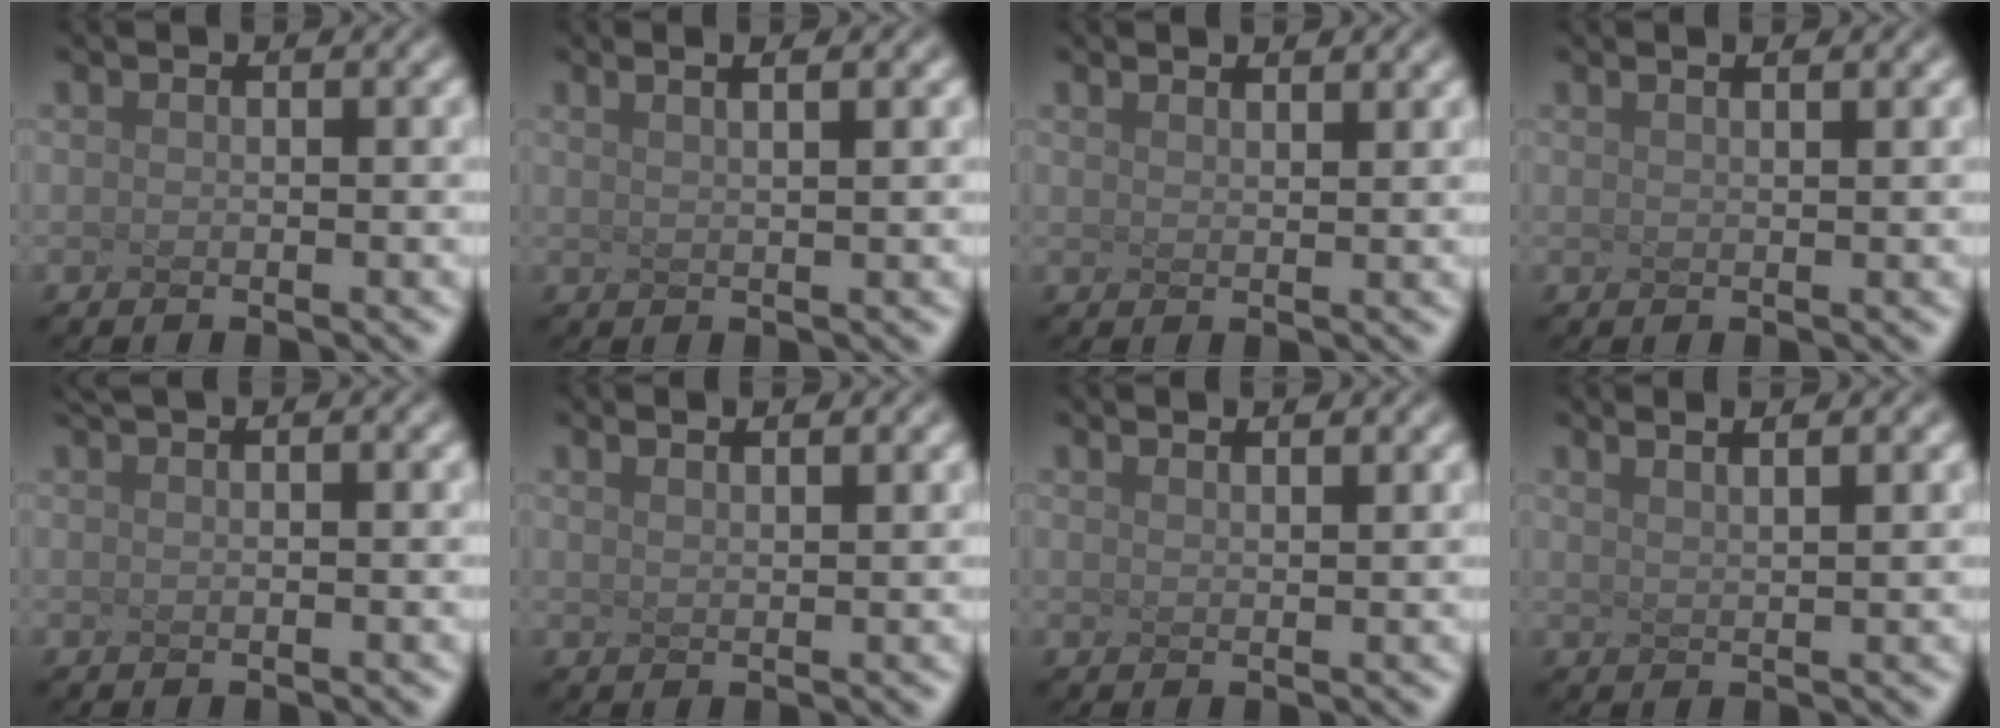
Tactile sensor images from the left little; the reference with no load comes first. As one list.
[{"total": 2.4, "force": [1.3, 0.6, 1.9], "torque": [-0.028, 0.023, 0.016]}, {"total": 1.6, "force": [1.4, 0.3, 0.7], "torque": [-0.004, 0.019, 0.014]}, {"total": 1.7, "force": [1.2, 0.5, 1.2], "torque": [-0.010, 0.026, 0.008]}, {"total": 2.6, "force": [1.5, 1.0, 1.9], "torque": [-0.030, 0.033, 0.022]}, {"total": 2.0, "force": [1.5, 0.5, 1.2], "torque": [-0.013, 0.024, 0.013]}, {"total": 1.6, "force": [1.3, 0.4, 0.8], "torque": [-0.005, 0.020, 0.009]}, {"total": 2.0, "force": [1.4, 0.2, 1.4], "torque": [-0.020, 0.018, 0.020]}]